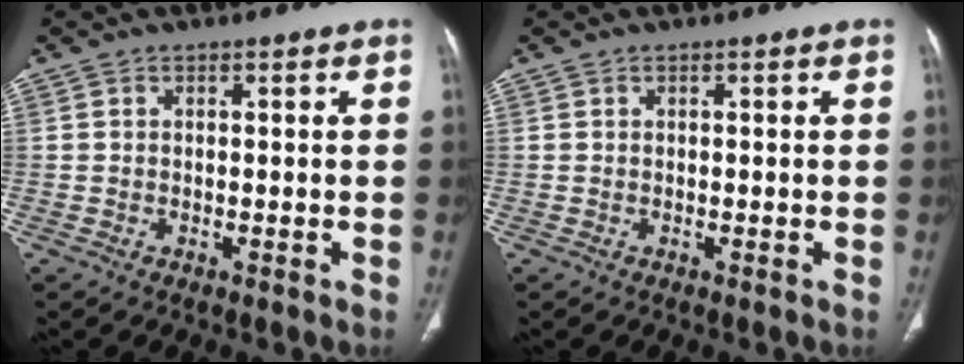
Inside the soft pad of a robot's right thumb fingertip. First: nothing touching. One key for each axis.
{"total": 0.0}